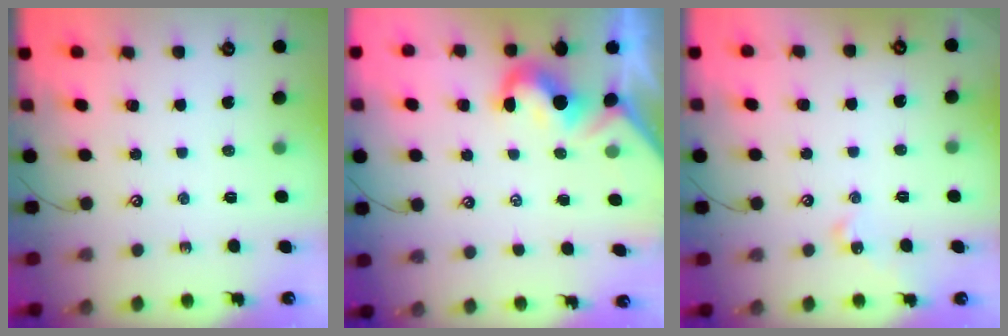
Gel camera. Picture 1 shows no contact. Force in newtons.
{"total": 1.9, "press": 1.7, "slide": 0.8}
{"total": 2.6, "press": 2.5, "slide": 0.4}